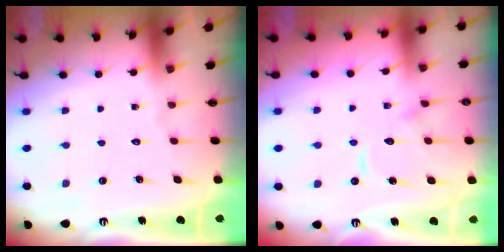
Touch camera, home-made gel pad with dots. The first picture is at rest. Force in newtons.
{"total": 9.5, "press": 9.5, "slide": 0.8}